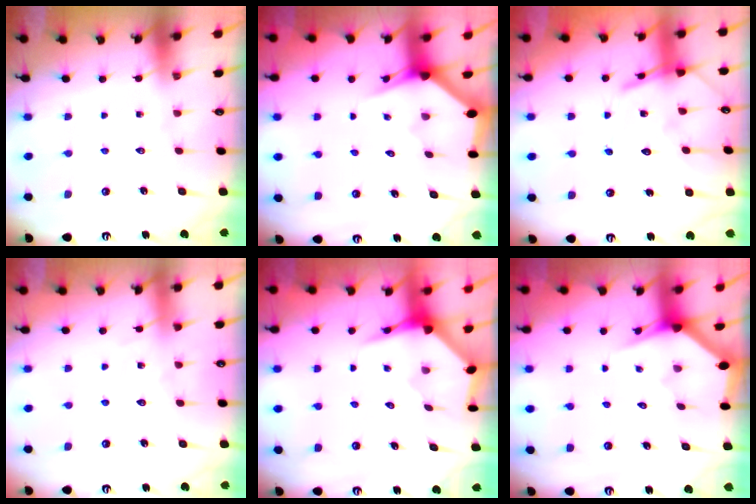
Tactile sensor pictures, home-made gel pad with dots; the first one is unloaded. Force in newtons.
{"total": 2.8, "press": 2.8, "slide": 0.1}
{"total": 15.2, "press": 15.2, "slide": 0.9}
{"total": 5.1, "press": 5.0, "slide": 0.7}
{"total": 4.0, "press": 3.9, "slide": 0.4}
{"total": 2.7, "press": 2.7, "slide": 0.1}